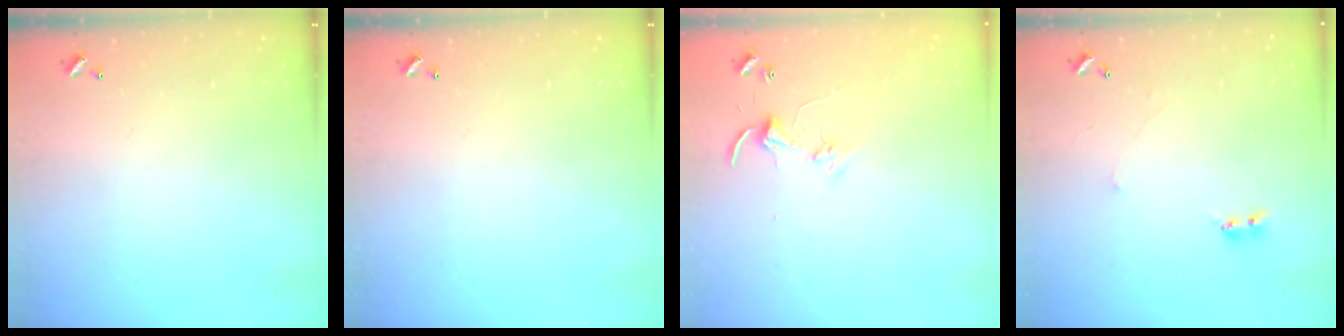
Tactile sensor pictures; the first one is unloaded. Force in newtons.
{"total": 0.0}
{"total": 4.4, "press": 4.4, "slide": 0.5}
{"total": 0.9, "press": 0.8, "slide": 0.3}